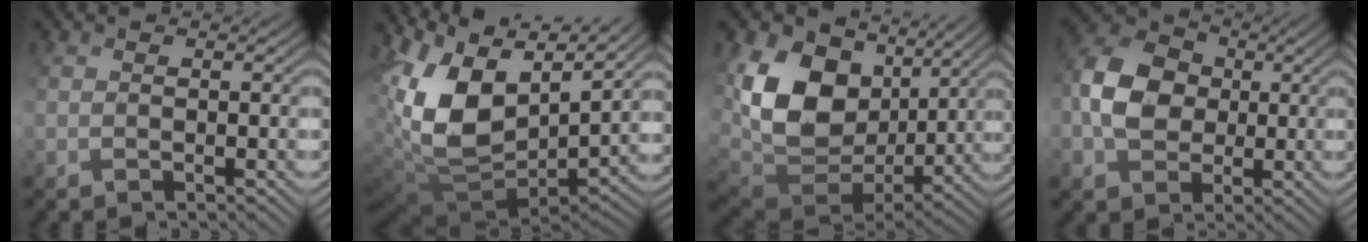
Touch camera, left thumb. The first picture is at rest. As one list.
[{"total": 15.1, "force": [2.9, 9.5, 11.5], "torque": [-0.258, -0.001, 0.066]}, {"total": 15.8, "force": [5.2, 11.0, 10.1], "torque": [-0.236, 0.007, 0.116]}, {"total": 7.1, "force": [0.4, 5.8, 4.1], "torque": [-0.094, 0.019, -0.006]}]